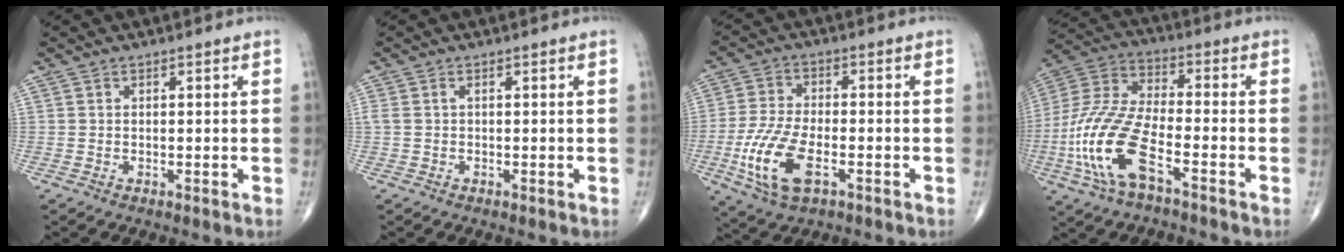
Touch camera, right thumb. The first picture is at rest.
{"total": 1.5, "force": [0.3, 0.7, 1.3], "torque": [-0.042, 0.013, 0.008]}
{"total": 12.0, "force": [-4.0, 5.6, 9.8], "torque": [-0.211, 0.007, -0.073]}
{"total": 16.7, "force": [-6.5, 6.3, 14.0], "torque": [-0.312, 0.029, -0.125]}